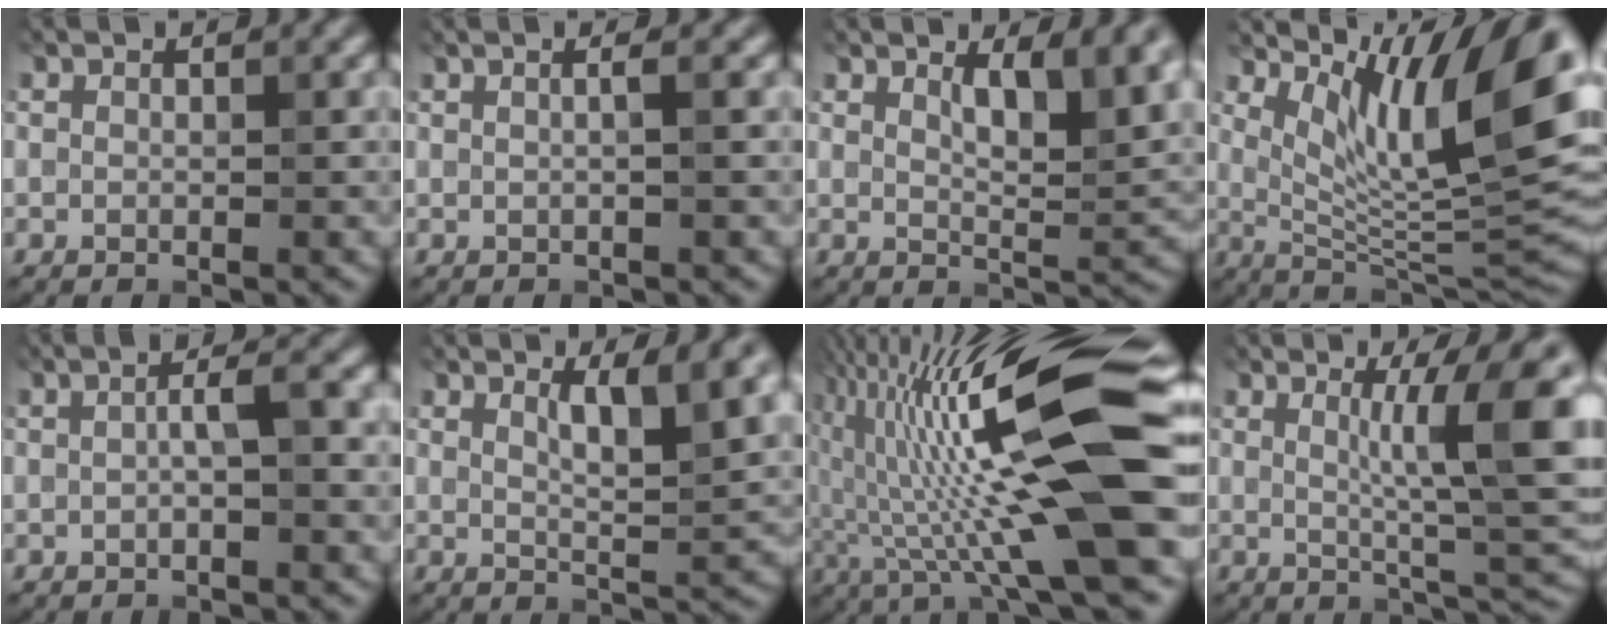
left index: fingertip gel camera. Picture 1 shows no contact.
{"total": 1.0, "force": [0.2, -0.1, 1.0], "torque": [-0.019, 0.005, -0.001]}
{"total": 5.7, "force": [2.8, 1.6, 4.7], "torque": [-0.071, -0.002, 0.047]}
{"total": 11.9, "force": [5.3, 3.4, 10.1], "torque": [-0.148, -0.008, 0.101]}
{"total": 2.2, "force": [-0.1, 0.1, 2.2], "torque": [-0.043, 0.013, -0.003]}
{"total": 4.7, "force": [2.3, 0.7, 4.0], "torque": [-0.071, -0.004, 0.041]}
{"total": 16.6, "force": [0.8, 2.5, 16.4], "torque": [-0.266, 0.023, 0.010]}
{"total": 7.9, "force": [1.7, 1.1, 7.6], "torque": [-0.107, 0.000, 0.030]}